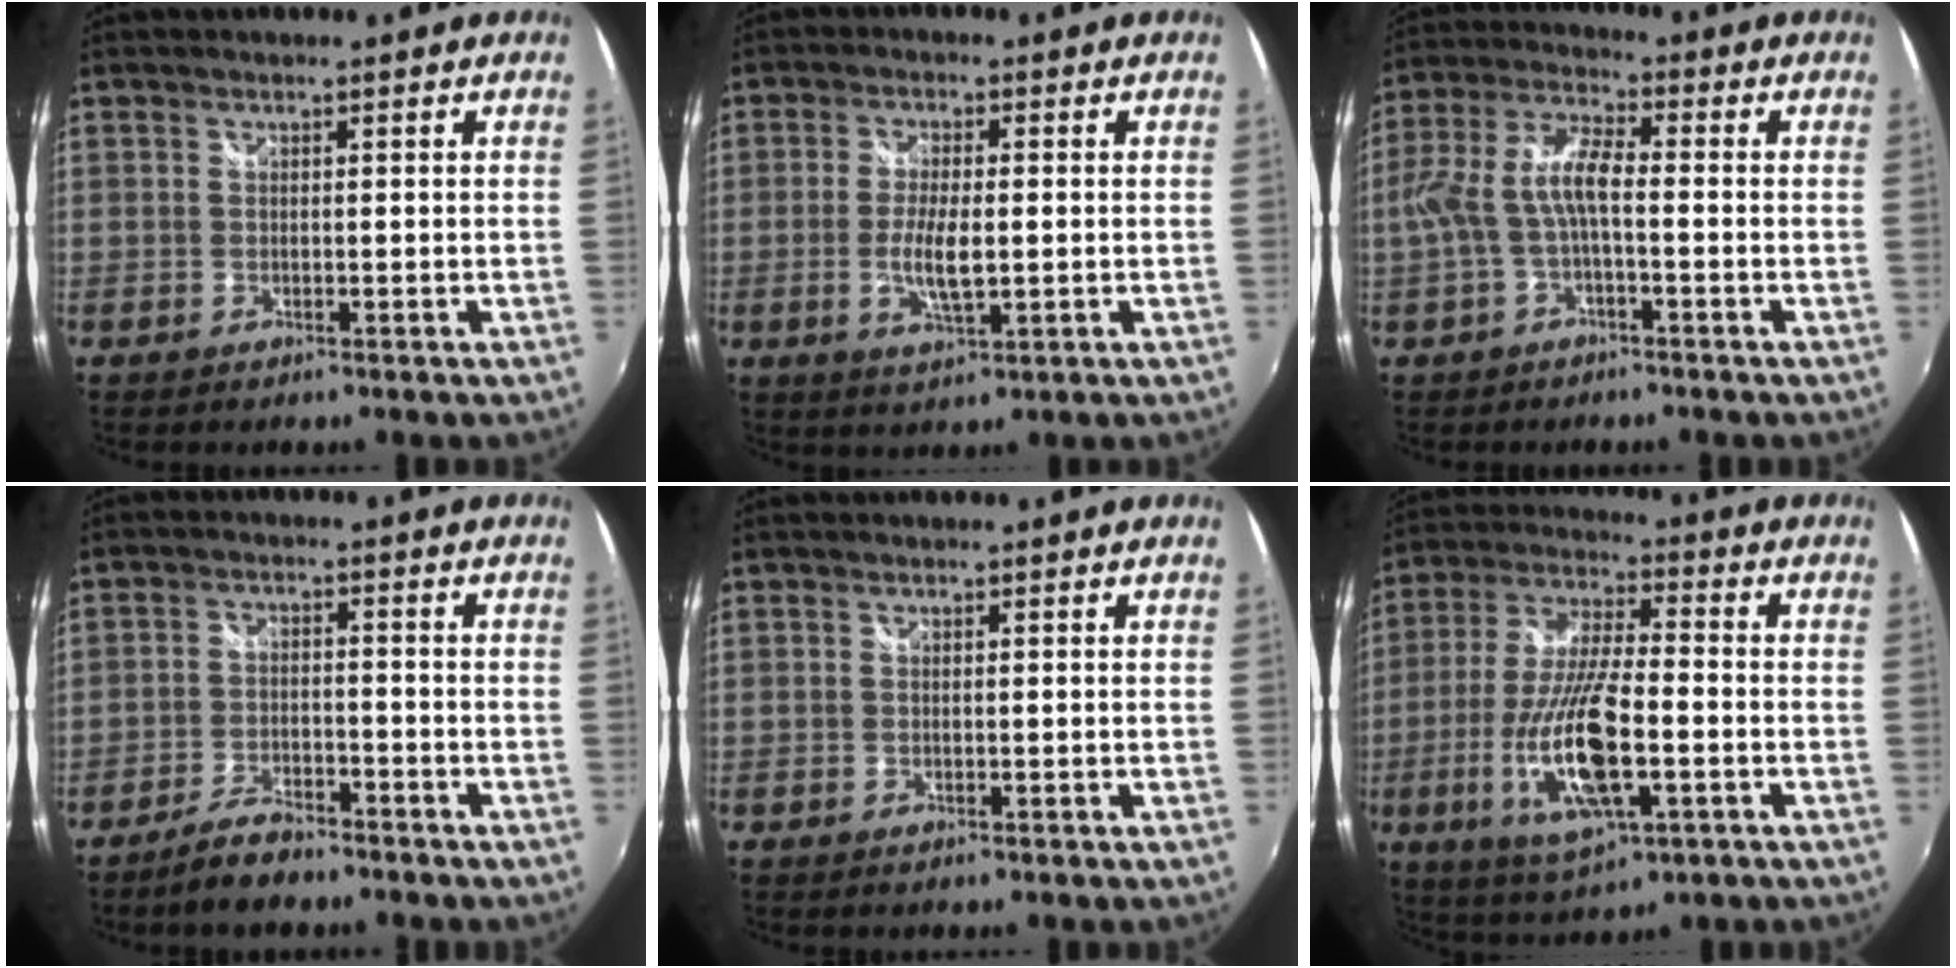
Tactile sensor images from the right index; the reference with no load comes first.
{"total": 6.0, "force": [-0.9, 1.8, 5.7], "torque": [-0.113, -0.009, -0.015]}
{"total": 8.0, "force": [-1.8, 2.3, 7.4], "torque": [-0.165, 0.010, -0.031]}
{"total": 5.8, "force": [-4.8, 1.7, 2.7], "torque": [-0.074, -0.001, -0.088]}
{"total": 0.0}
{"total": 17.2, "force": [-5.1, 5.0, 15.7], "torque": [-0.325, -0.021, -0.091]}